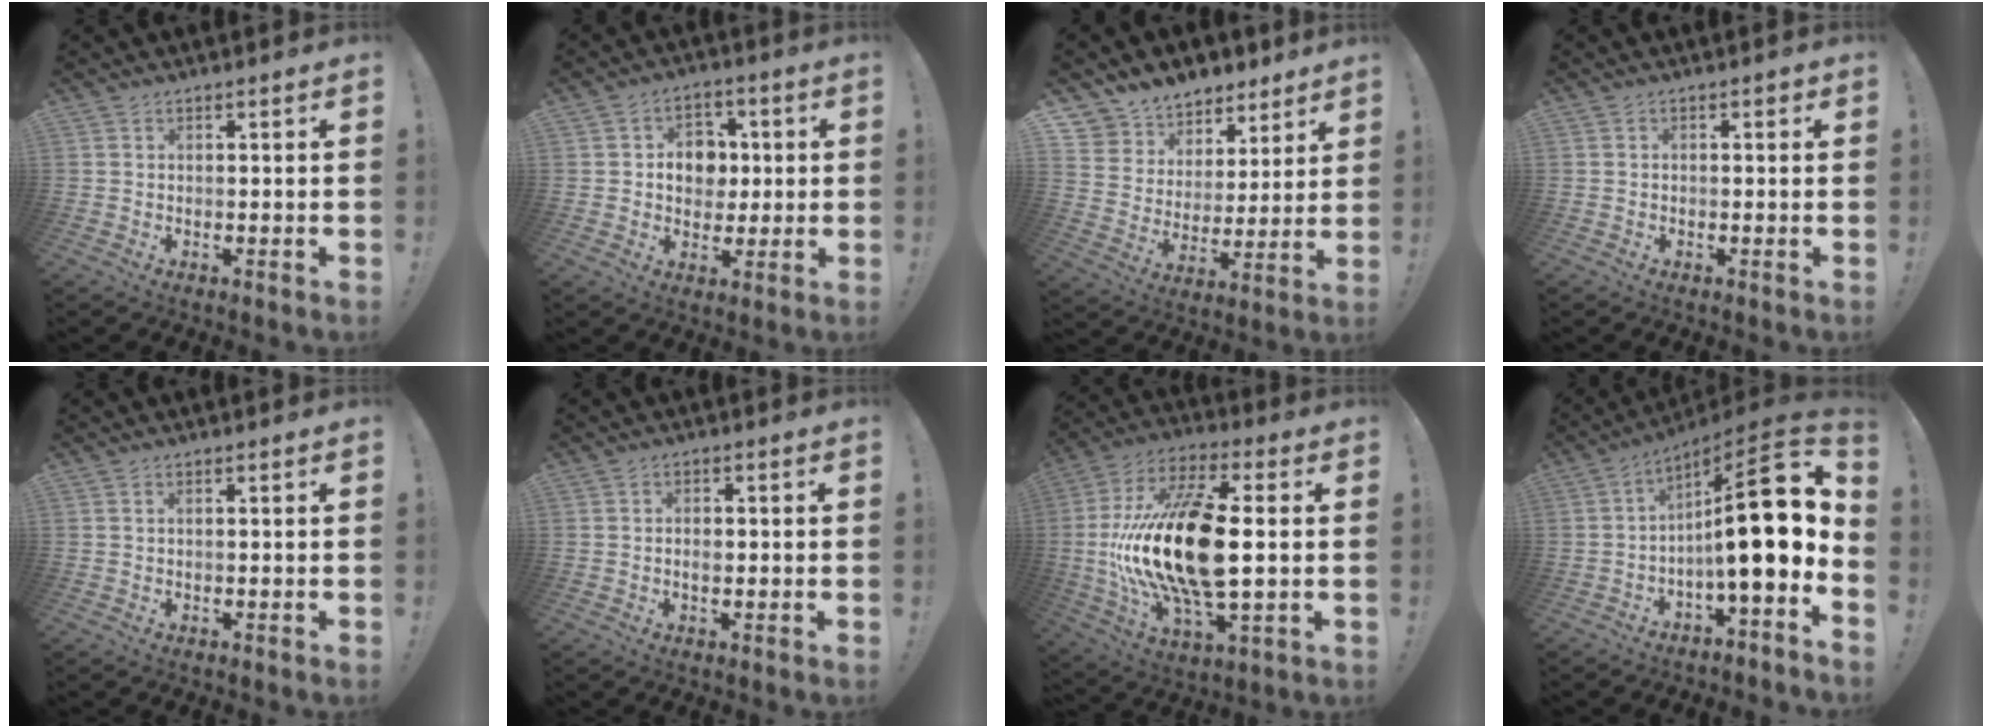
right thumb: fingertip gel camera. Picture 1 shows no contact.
{"total": 9.2, "force": [1.2, 8.0, 4.3], "torque": [-0.059, 0.000, 0.027]}
{"total": 8.1, "force": [6.1, 5.4, 0.2], "torque": [-0.013, -0.061, 0.117]}
{"total": 1.0, "force": [-0.3, 0.7, 0.6], "torque": [-0.004, 0.001, -0.006]}
{"total": 0.5, "force": [0.2, 0.0, 0.5], "torque": [-0.012, 0.001, 0.003]}
{"total": 2.1, "force": [-0.2, 1.5, 1.5], "torque": [-0.019, 0.005, -0.006]}
{"total": 26.8, "force": [-0.1, 12.0, 24.0], "torque": [-0.470, 0.002, 0.004]}
{"total": 20.1, "force": [1.4, 4.3, 19.5], "torque": [-0.302, -0.005, 0.017]}